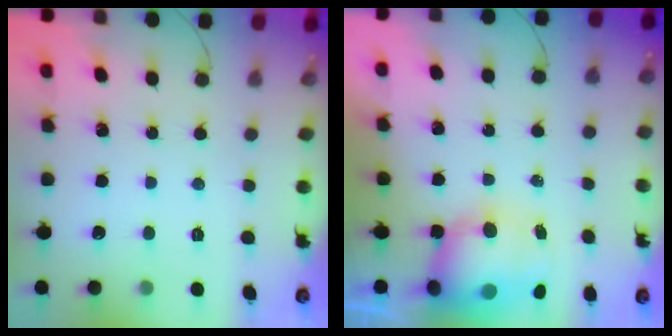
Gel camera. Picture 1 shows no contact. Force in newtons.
{"total": 10.8, "press": 10.5, "slide": 2.1}